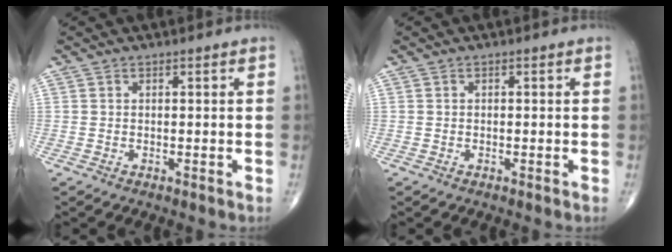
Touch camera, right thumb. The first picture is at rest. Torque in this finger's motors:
{"motor_torque": [-0.13, -0.05, 0.17, 0.32, 0.02]}